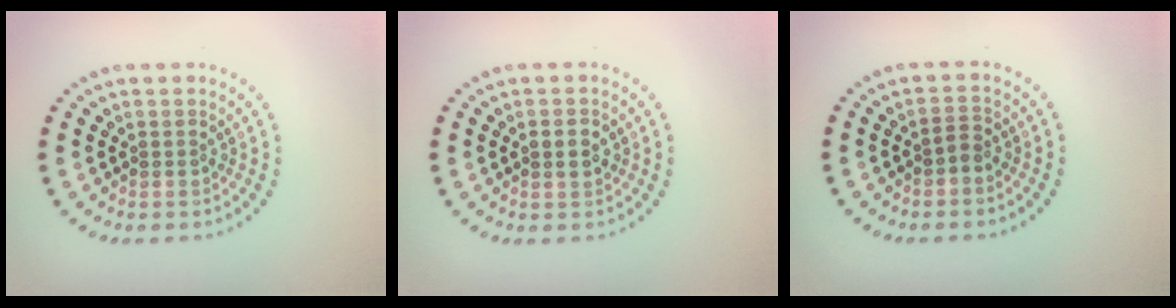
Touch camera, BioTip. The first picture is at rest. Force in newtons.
{"total": 2.2, "press": 2.2, "slide": 0.1}
{"total": 1.1, "press": 0.9, "slide": 0.6}